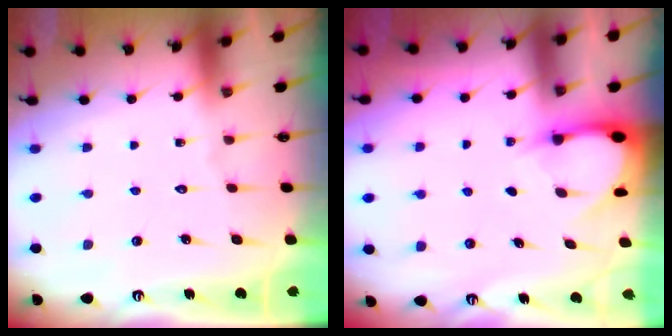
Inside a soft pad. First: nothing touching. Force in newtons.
{"total": 2.9, "press": 2.9, "slide": 0.3}